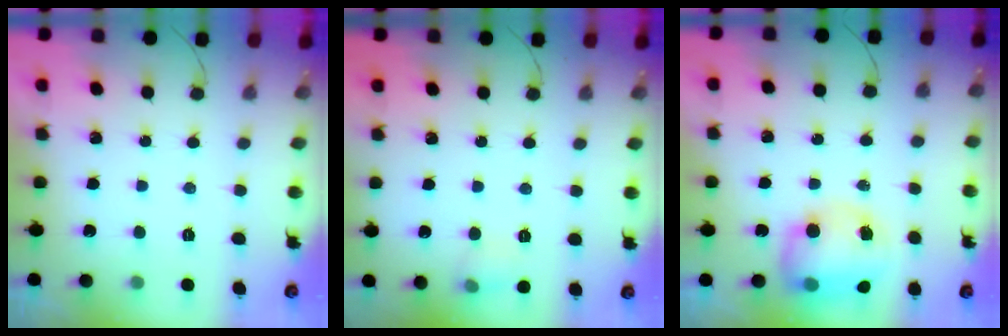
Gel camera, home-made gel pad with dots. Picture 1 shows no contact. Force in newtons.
{"total": 5.5, "press": 5.3, "slide": 1.6}
{"total": 10.1, "press": 9.7, "slide": 2.8}